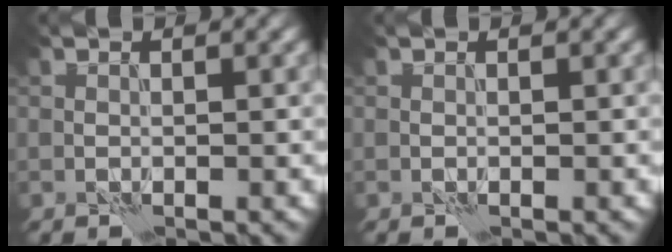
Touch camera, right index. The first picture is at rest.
{"total": 0.0}